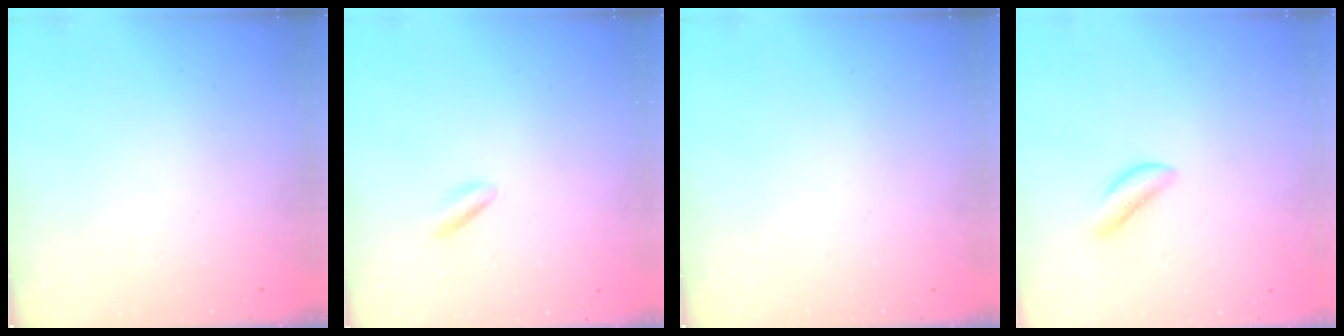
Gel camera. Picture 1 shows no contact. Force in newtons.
{"total": 2.1, "press": 2.0, "slide": 0.5}
{"total": 0.0}
{"total": 2.0, "press": 1.9, "slide": 0.6}